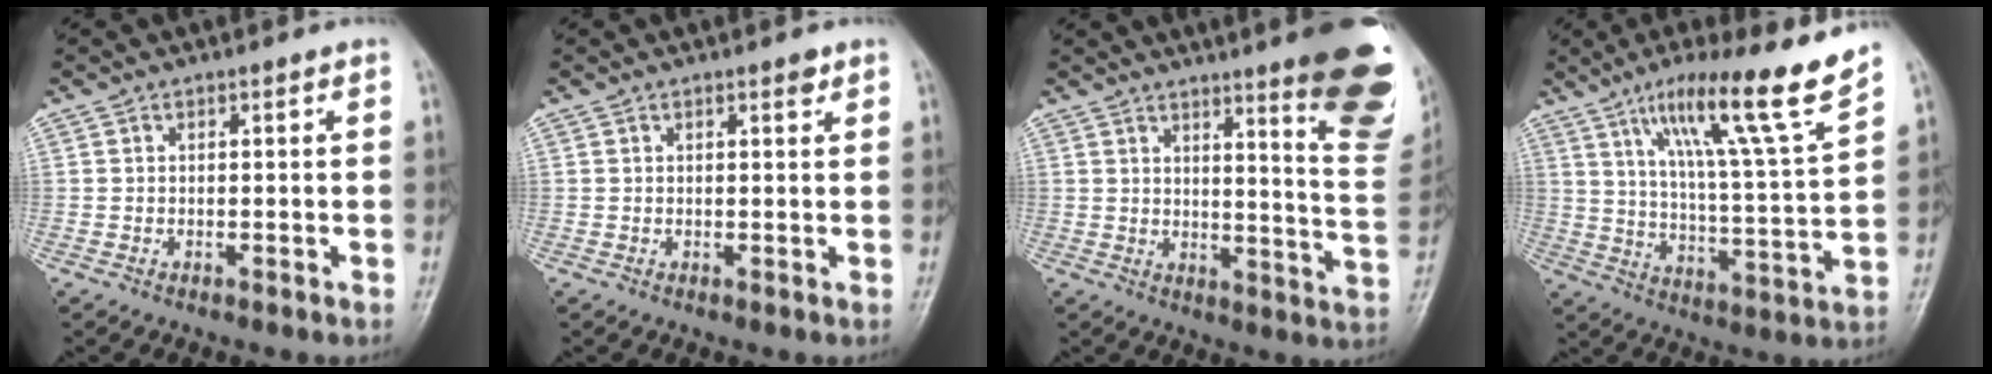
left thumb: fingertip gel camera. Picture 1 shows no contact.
{"total": 1.2, "force": [0.8, 0.4, 0.7], "torque": [-0.007, -0.004, 0.010]}
{"total": 18.8, "force": [11.6, 3.1, 14.4], "torque": [-0.143, -0.080, 0.141]}
{"total": 17.5, "force": [11.7, 0.4, 13.0], "torque": [-0.194, -0.060, 0.187]}